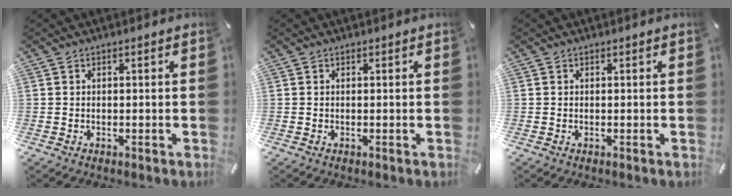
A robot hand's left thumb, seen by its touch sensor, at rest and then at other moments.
{"total": 0.0}
{"total": 0.0}